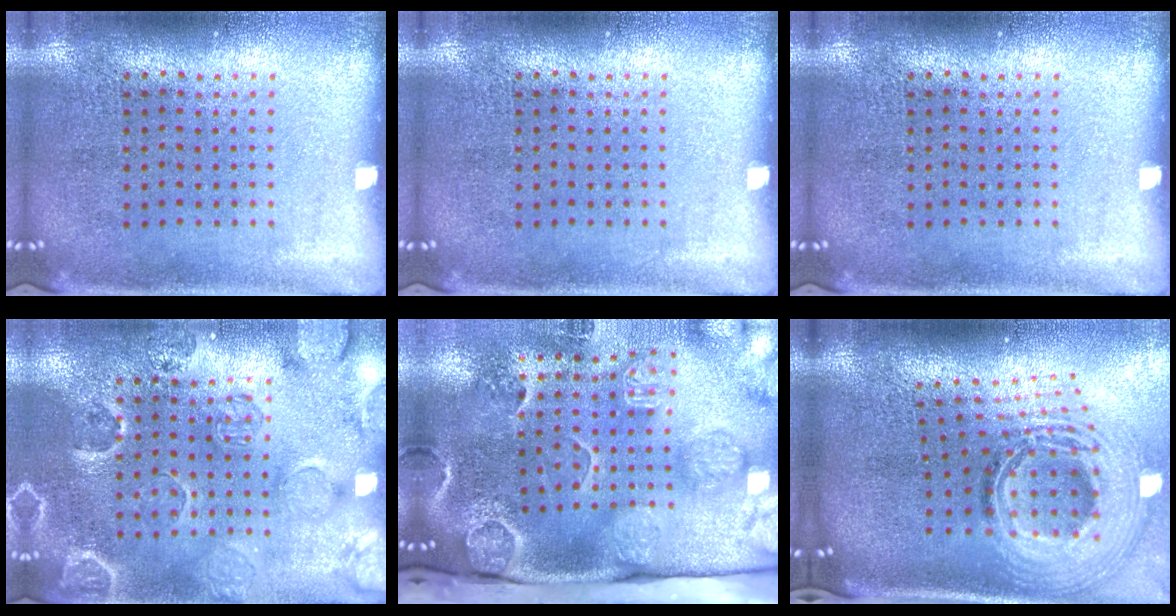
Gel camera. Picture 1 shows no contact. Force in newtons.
{"total": 0.0}
{"total": 0.0}
{"total": 2.4, "press": 2.1, "slide": 1.3}
{"total": 4.7, "press": 3.3, "slide": 3.3}
{"total": 2.9, "press": 2.0, "slide": 2.0}